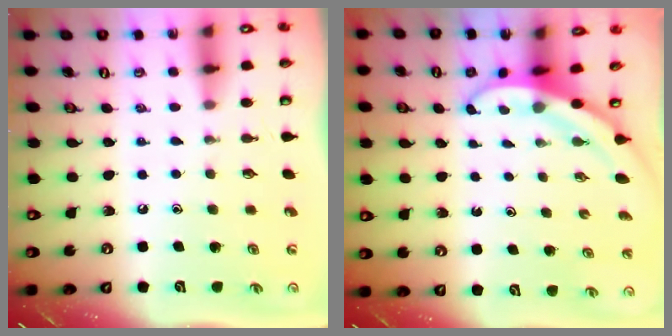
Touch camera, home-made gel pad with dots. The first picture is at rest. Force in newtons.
{"total": 3.5, "press": 3.5, "slide": 0.1}